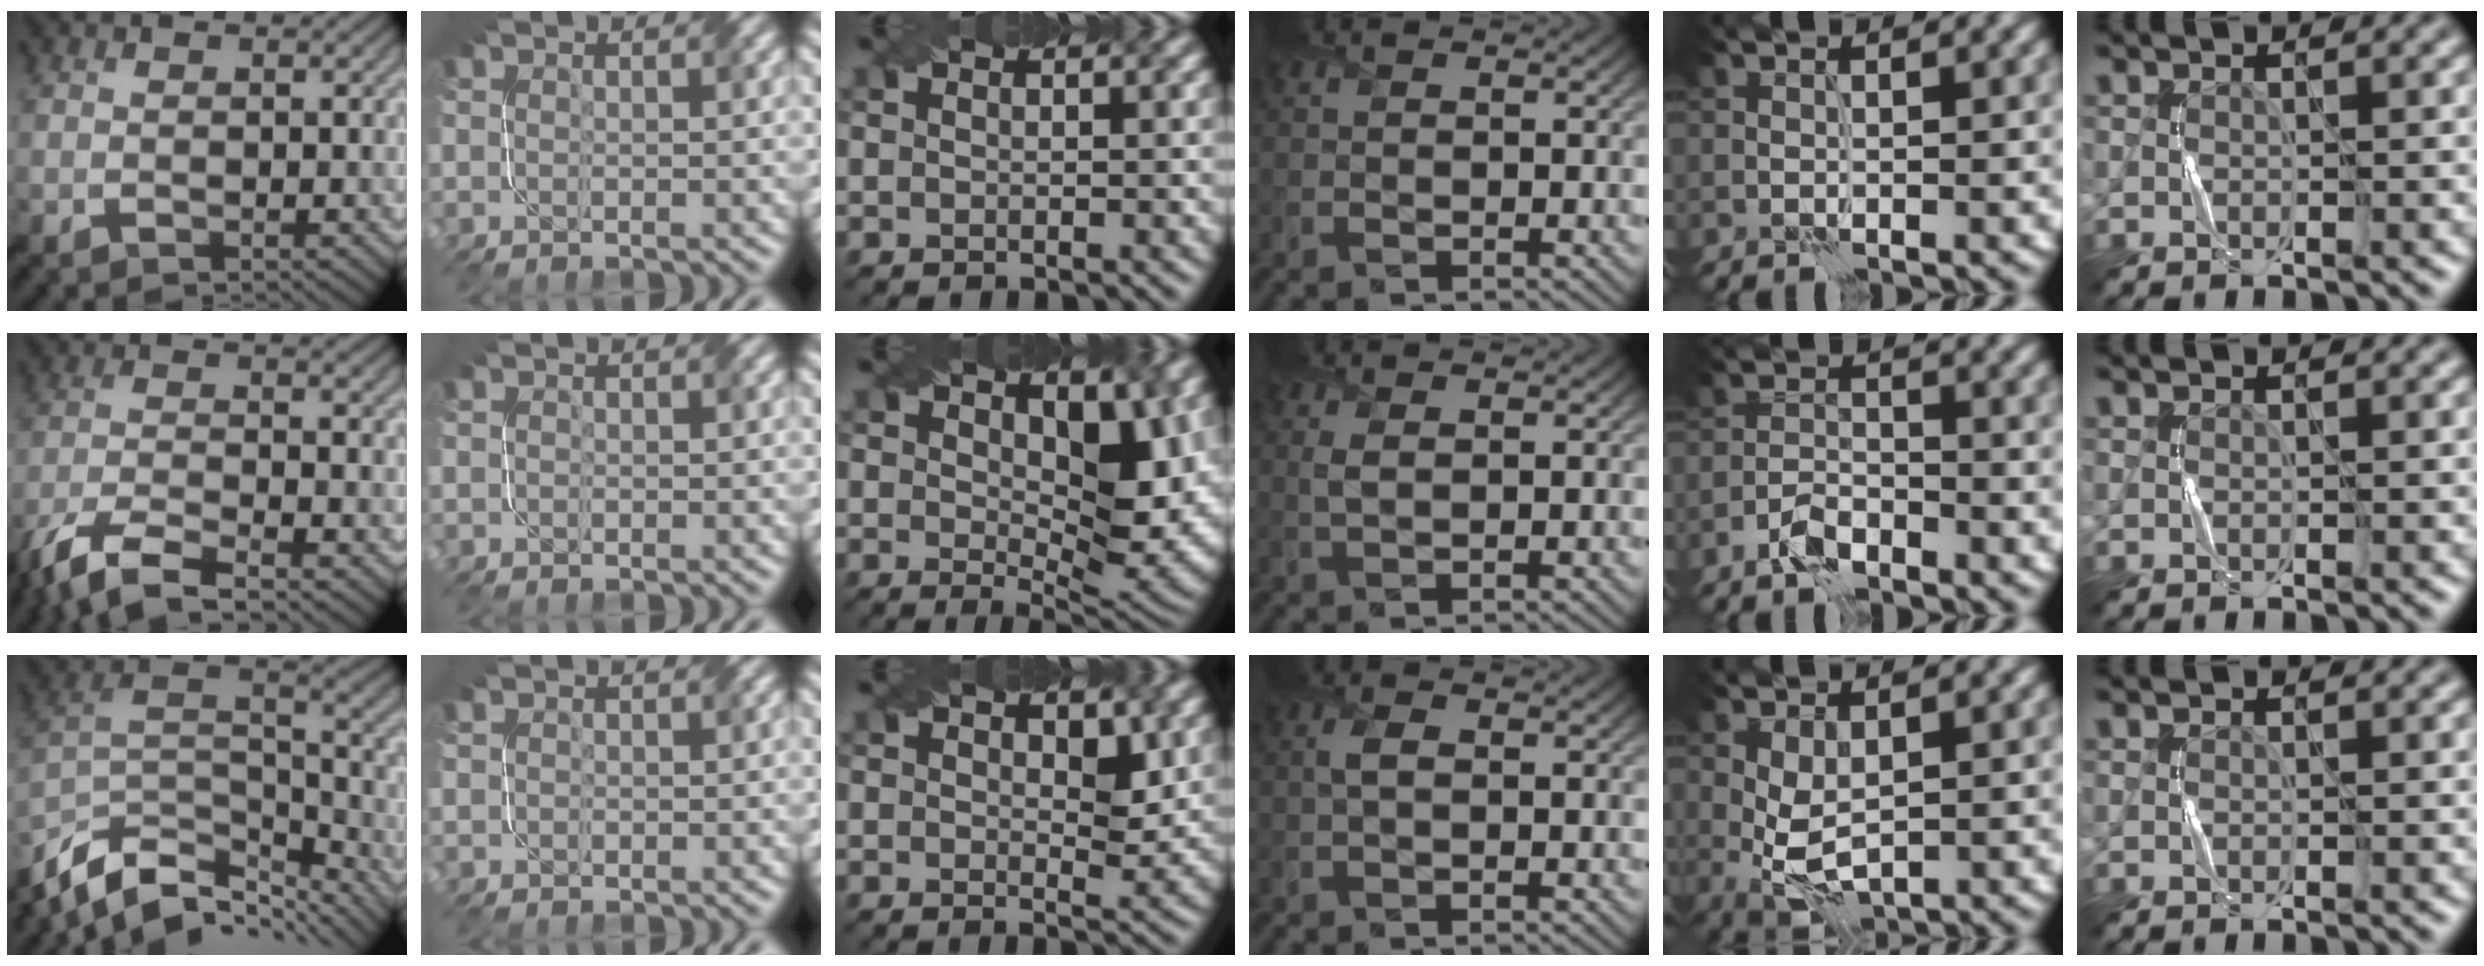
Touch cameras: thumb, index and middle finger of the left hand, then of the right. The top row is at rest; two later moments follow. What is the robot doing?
{"motion": "twist", "object": "screw"}